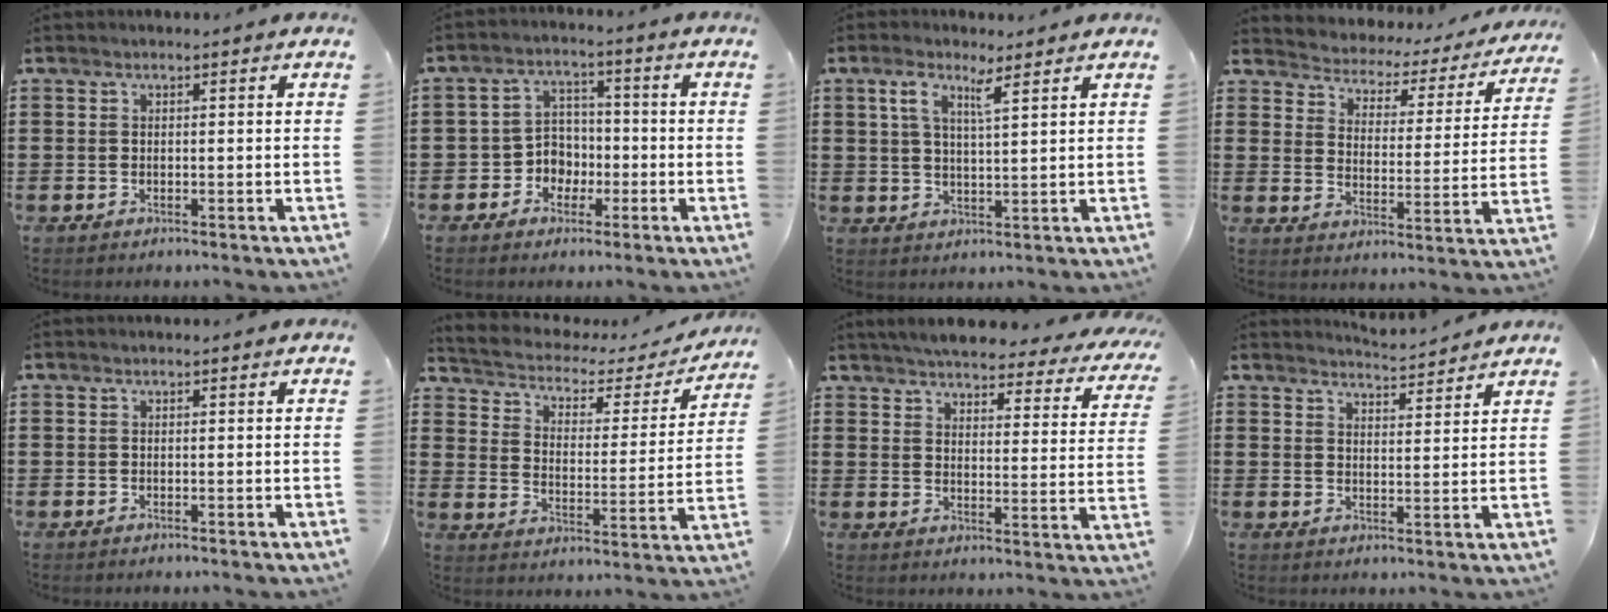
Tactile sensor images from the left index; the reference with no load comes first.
{"total": 4.8, "force": [-2.0, 4.2, 1.3], "torque": [-0.038, 0.011, -0.042]}
{"total": 4.9, "force": [3.0, 1.0, 3.7], "torque": [-0.077, -0.001, 0.051]}
{"total": 2.4, "force": [2.3, 0.9, 0.0], "torque": [-0.021, -0.024, 0.027]}
{"total": 0.0}
{"total": 2.7, "force": [1.9, 1.6, 1.1], "torque": [-0.039, -0.017, 0.023]}
{"total": 4.8, "force": [4.6, 0.0, 1.3], "torque": [-0.050, -0.036, 0.076]}
{"total": 3.8, "force": [3.7, -0.2, 0.3], "torque": [-0.017, -0.020, 0.067]}